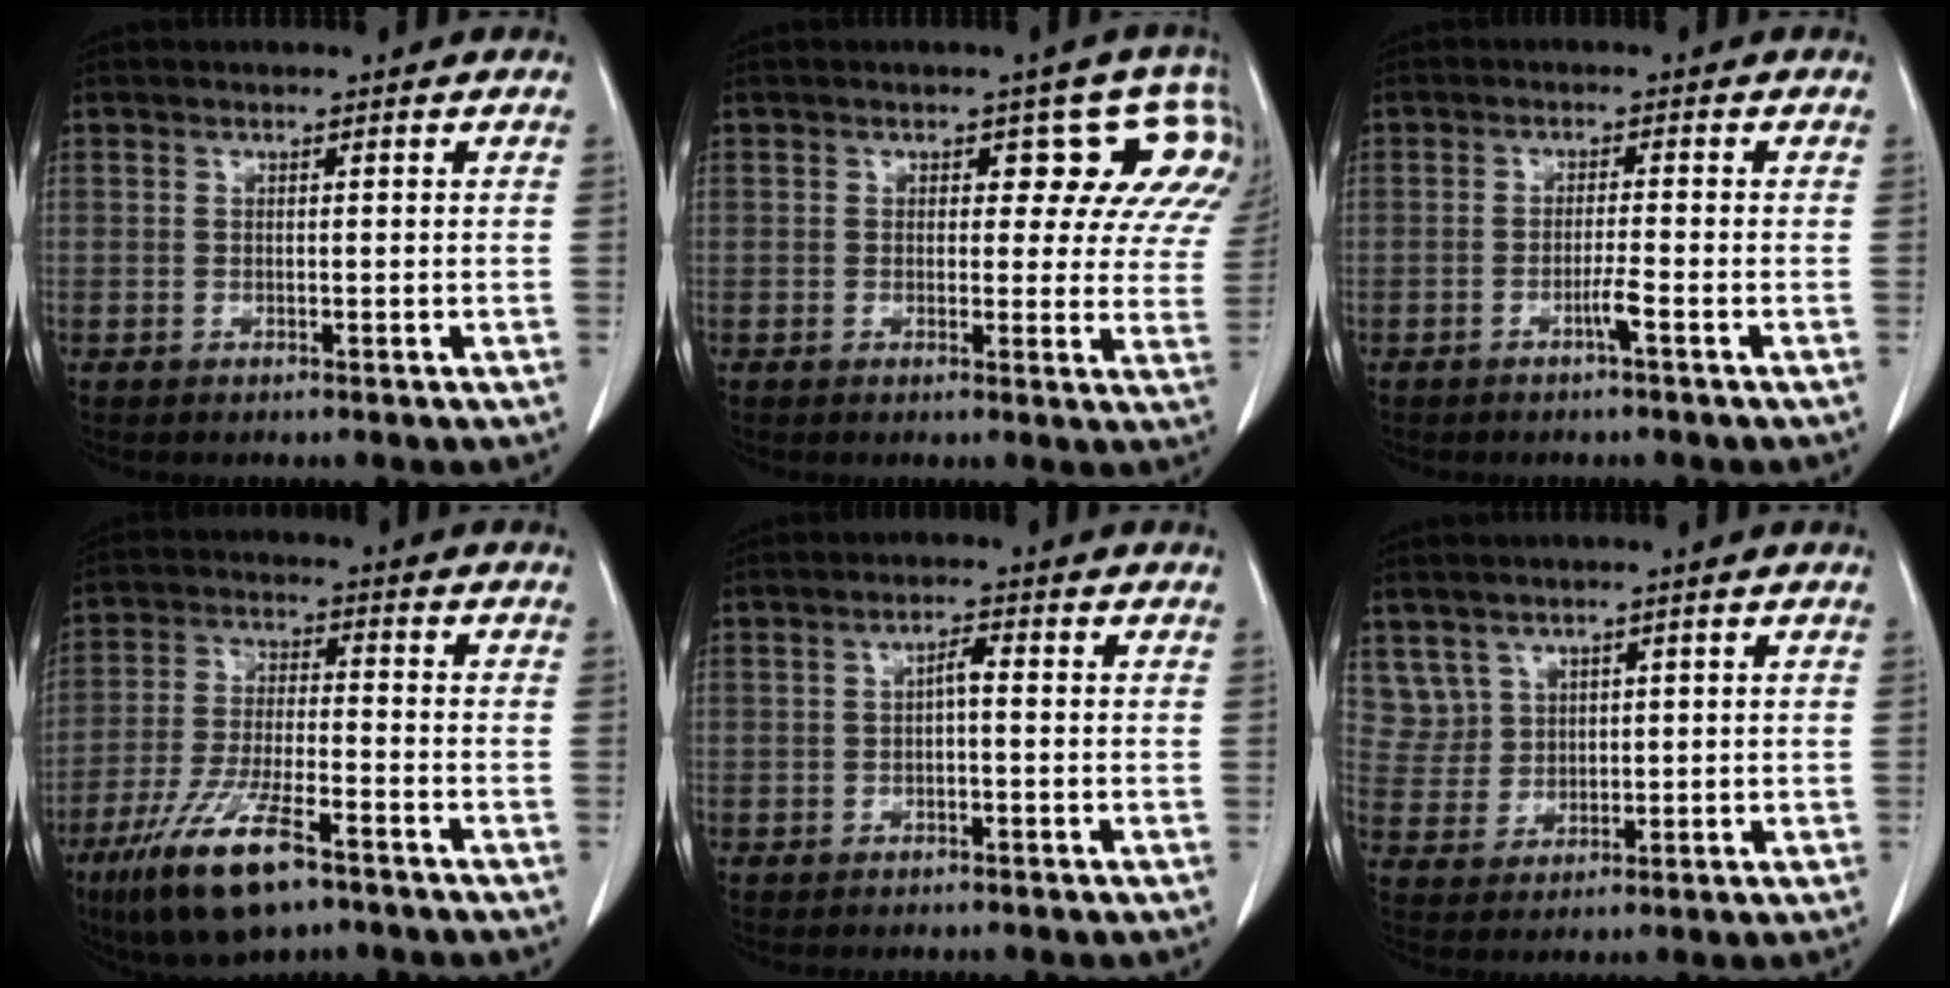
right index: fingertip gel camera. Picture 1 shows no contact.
{"total": 8.3, "force": [5.4, 4.6, 4.2], "torque": [-0.026, 0.006, 0.032]}
{"total": 2.1, "force": [-1.2, -0.4, 1.7], "torque": [-0.032, -0.002, -0.023]}
{"total": 12.7, "force": [-8.0, 2.9, 9.4], "torque": [-0.191, -0.021, -0.141]}
{"total": 1.9, "force": [-0.2, 0.5, 1.8], "torque": [-0.031, 0.005, -0.004]}
{"total": 4.9, "force": [3.1, 3.8, -0.1], "torque": [0.010, 0.005, 0.073]}